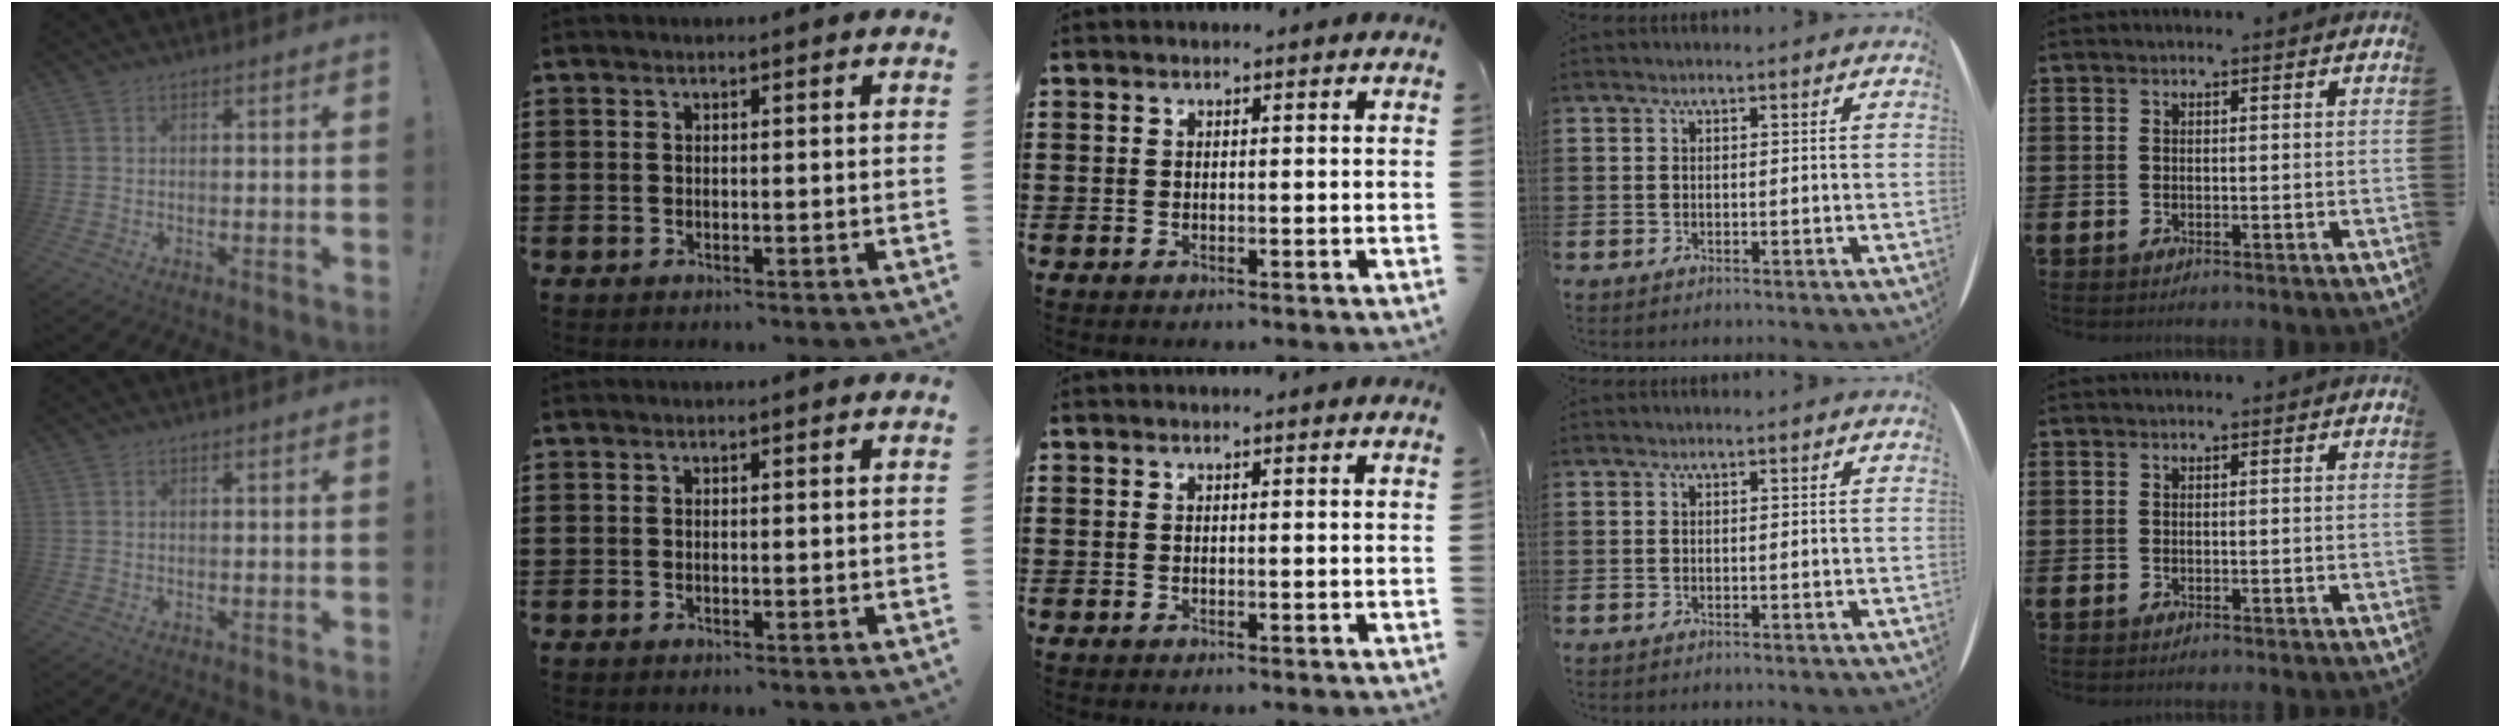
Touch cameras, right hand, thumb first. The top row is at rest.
{}